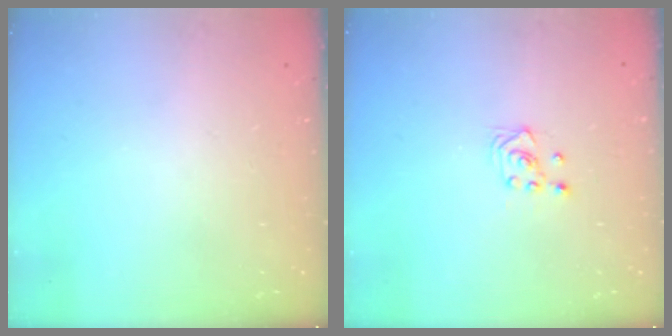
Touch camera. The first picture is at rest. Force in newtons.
{"total": 3.0, "press": 2.6, "slide": 1.5}